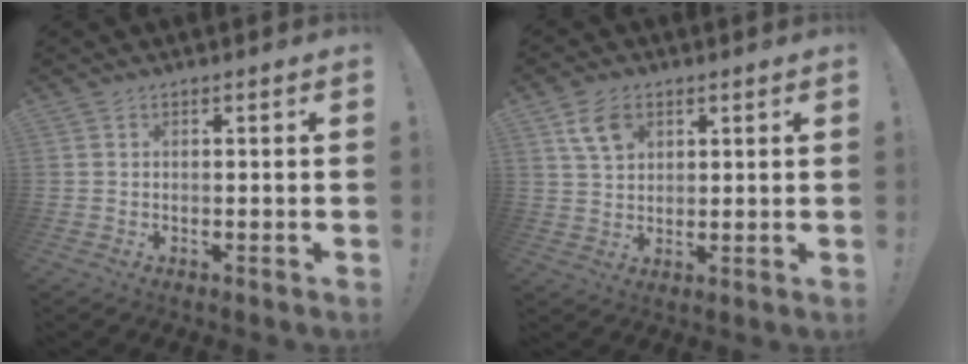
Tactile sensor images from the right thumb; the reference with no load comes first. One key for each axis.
{"total": 7.2, "fx": 3.6, "fy": 4.9, "fz": 3.9, "tx": -0.069, "ty": -0.004, "tz": 0.071}